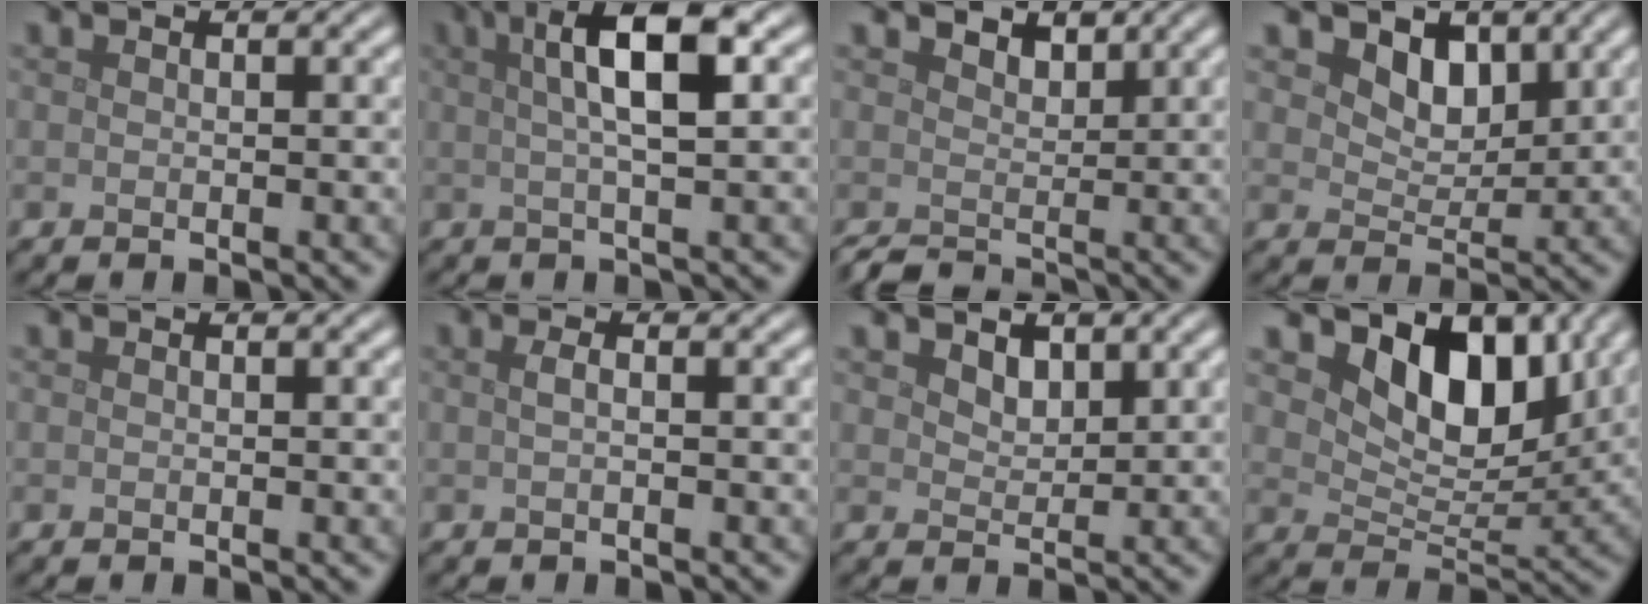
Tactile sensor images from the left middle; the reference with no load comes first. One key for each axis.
{"total": 6.6, "fx": 1.8, "fy": 1.6, "fz": 6.1, "tx": -0.078, "ty": 0.018, "tz": 0.022}
{"total": 1.5, "fx": 0.6, "fy": 1.2, "fz": 0.6, "tx": -0.018, "ty": -0.006, "tz": 0.007}
{"total": 2.8, "fx": 1.8, "fy": 1.8, "fz": 1.3, "tx": -0.033, "ty": -0.011, "tz": 0.027}
{"total": 0.0}
{"total": 1.0, "fx": 0.1, "fy": 0.3, "fz": 0.9, "tx": -0.018, "ty": 0.003, "tz": -0.001}
{"total": 1.5, "fx": 1.1, "fy": 0.9, "fz": 0.6, "tx": -0.015, "ty": -0.003, "tz": 0.020}
{"total": 6.9, "fx": 3.9, "fy": 3.8, "fz": 4.2, "tx": -0.065, "ty": -0.014, "tz": 0.057}